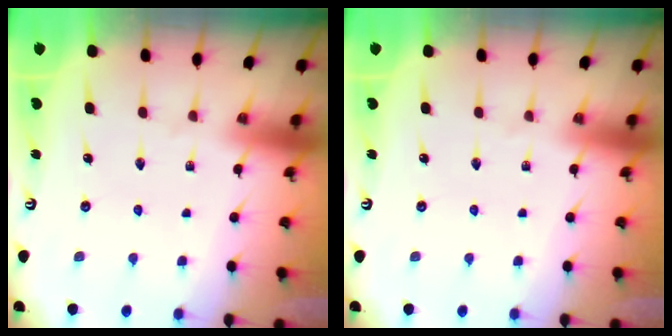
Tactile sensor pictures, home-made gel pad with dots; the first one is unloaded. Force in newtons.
{"total": 0.0}